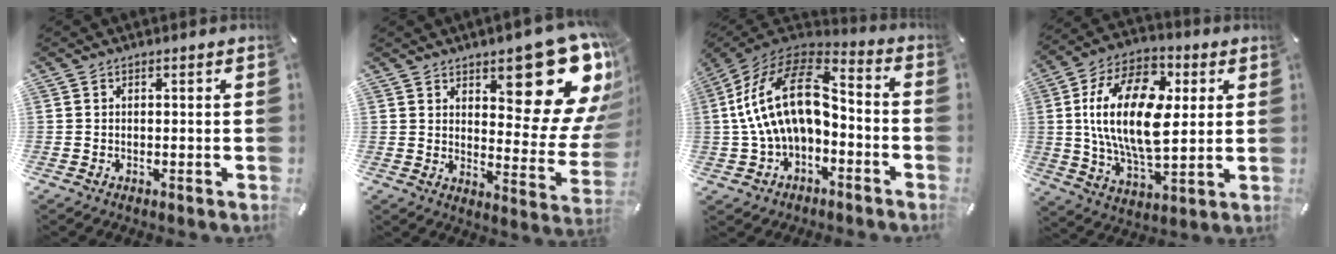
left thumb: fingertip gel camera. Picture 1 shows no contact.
{"total": 21.0, "force": [12.0, 9.3, 14.5], "torque": [-0.156, -0.108, 0.199]}
{"total": 20.5, "force": [1.3, 12.8, 15.9], "torque": [-0.326, 0.014, 0.022]}
{"total": 21.4, "force": [3.8, 12.4, 17.1], "torque": [-0.342, 0.007, 0.059]}